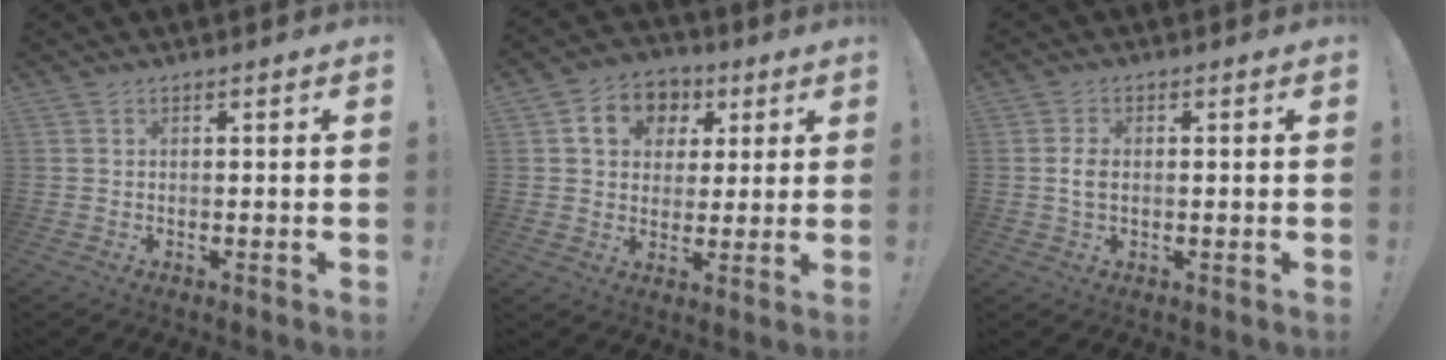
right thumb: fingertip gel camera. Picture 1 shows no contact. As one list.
[{"total": 11.5, "force": [4.2, 9.4, 5.2], "torque": [-0.066, -0.007, 0.081]}, {"total": 2.9, "force": [-0.2, 1.8, 2.2], "torque": [-0.043, 0.001, -0.005]}]